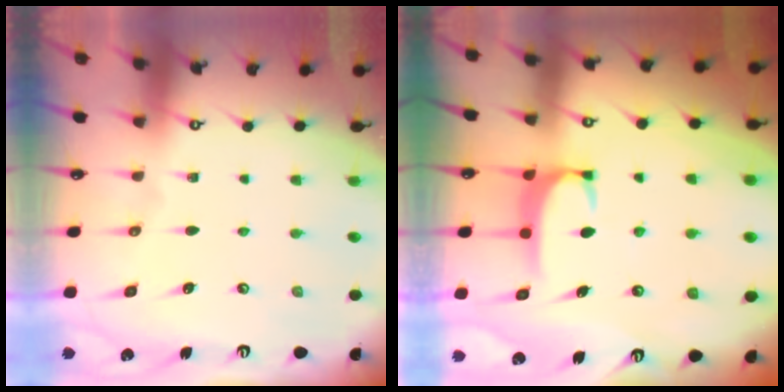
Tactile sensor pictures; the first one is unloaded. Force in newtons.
{"total": 1.9, "press": 1.8, "slide": 0.5}